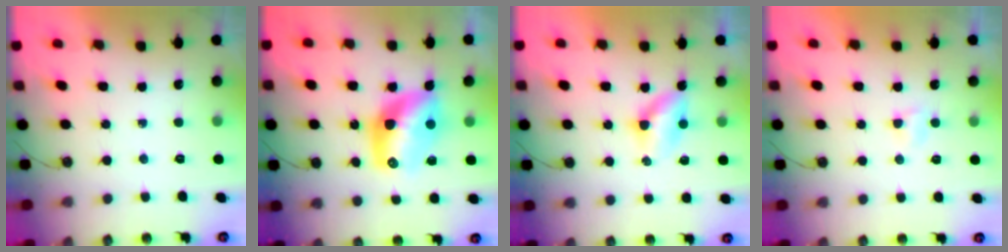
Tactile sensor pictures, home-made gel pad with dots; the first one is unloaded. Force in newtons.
{"total": 11.5, "press": 11.5, "slide": 0.8}
{"total": 6.1, "press": 4.8, "slide": 3.7}
{"total": 2.7, "press": 2.7, "slide": 0.4}